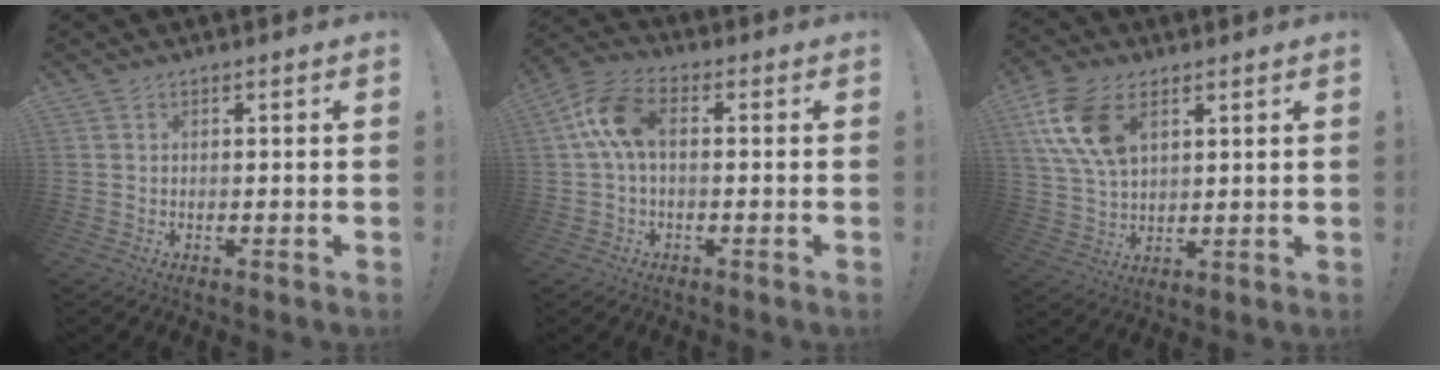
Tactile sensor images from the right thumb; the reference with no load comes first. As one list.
[{"total": 10.0, "force": [1.1, 5.4, 8.4], "torque": [-0.177, 0.009, 0.024]}, {"total": 14.5, "force": [6.0, 8.8, 9.8], "torque": [-0.201, -0.014, 0.113]}]